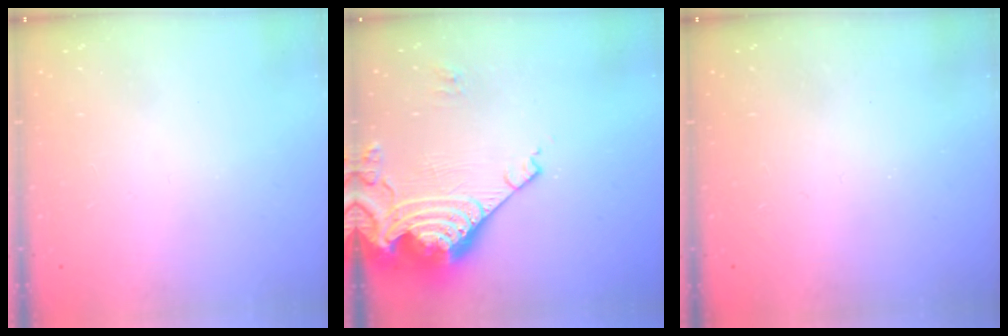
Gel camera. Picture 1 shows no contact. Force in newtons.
{"total": 17.4, "press": 17.3, "slide": 2.0}
{"total": 1.3, "press": 1.2, "slide": 0.2}